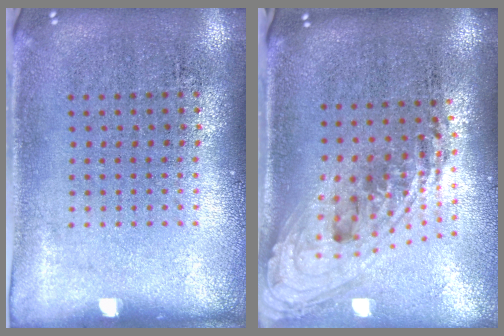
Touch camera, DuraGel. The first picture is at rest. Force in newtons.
{"total": 2.4, "press": 1.7, "slide": 1.6}